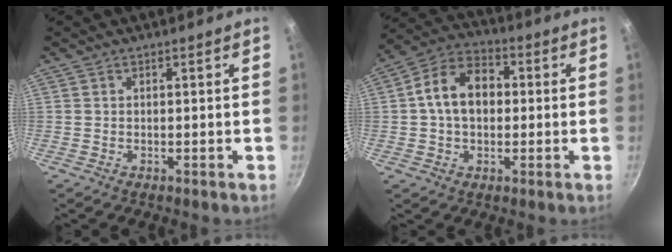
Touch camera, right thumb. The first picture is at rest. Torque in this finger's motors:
{"motor_torque": [0.51, 2.26, 0.75, -0.44, 0.08]}